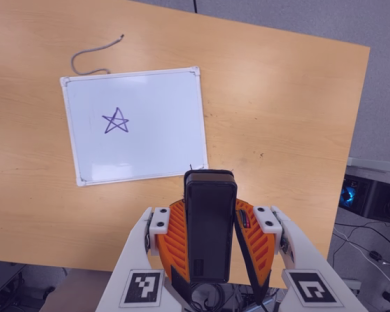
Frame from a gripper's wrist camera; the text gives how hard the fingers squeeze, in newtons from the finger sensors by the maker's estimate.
{"total": 6.6, "left": 4.9, "right": 8.2}